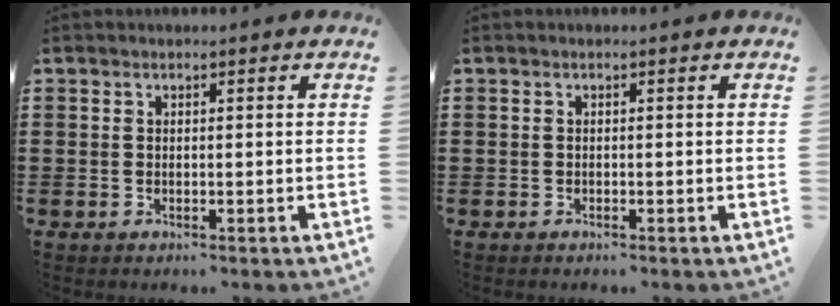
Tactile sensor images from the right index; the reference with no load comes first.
{"total": 0.0}